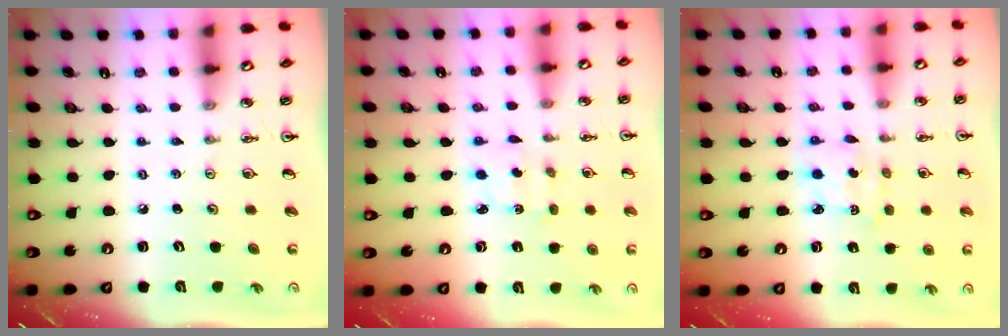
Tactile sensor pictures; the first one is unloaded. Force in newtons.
{"total": 2.1, "press": 2.0, "slide": 0.7}
{"total": 2.9, "press": 2.9, "slide": 0.2}